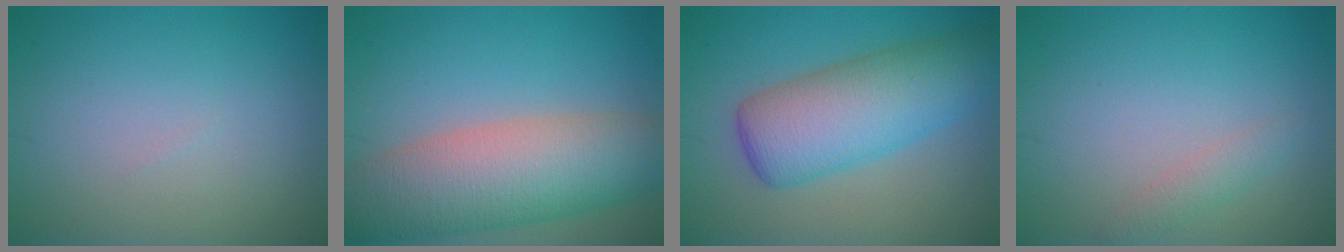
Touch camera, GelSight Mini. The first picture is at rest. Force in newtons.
{"total": 10.4, "press": 10.4, "slide": 0.5}
{"total": 8.2, "press": 8.2, "slide": 0.3}
{"total": 1.4, "press": 1.4, "slide": 0.0}